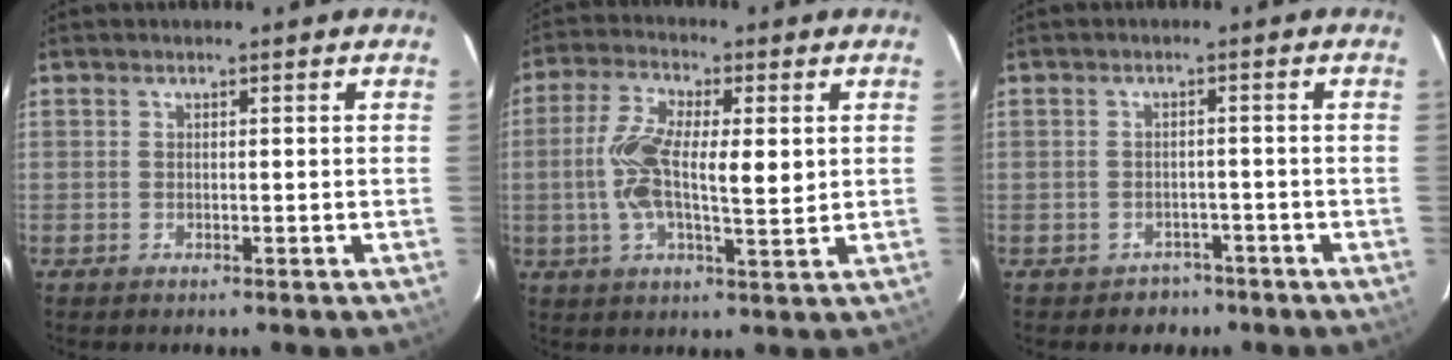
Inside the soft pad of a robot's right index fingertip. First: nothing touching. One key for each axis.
{"total": 11.2, "fx": 1.0, "fy": 3.4, "fz": 10.6, "tx": -0.207, "ty": 0.014, "tz": 0.016}
{"total": 3.0, "fx": -1.9, "fy": 2.2, "fz": -0.1, "tx": -0.001, "ty": 0.015, "tz": -0.025}